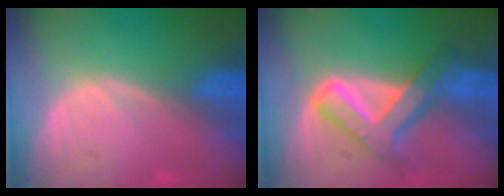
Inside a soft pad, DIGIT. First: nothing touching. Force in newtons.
{"total": 7.2, "press": 7.2, "slide": 0.3}